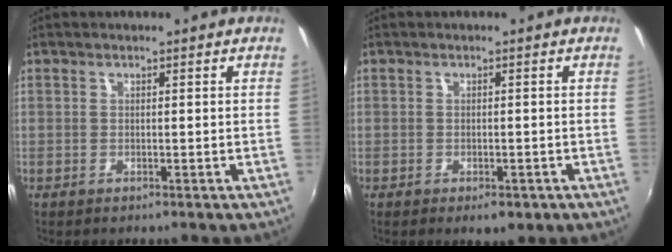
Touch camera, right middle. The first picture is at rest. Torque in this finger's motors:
{"motor_torque": [0.89, -1.25, -0.06, -0.02]}